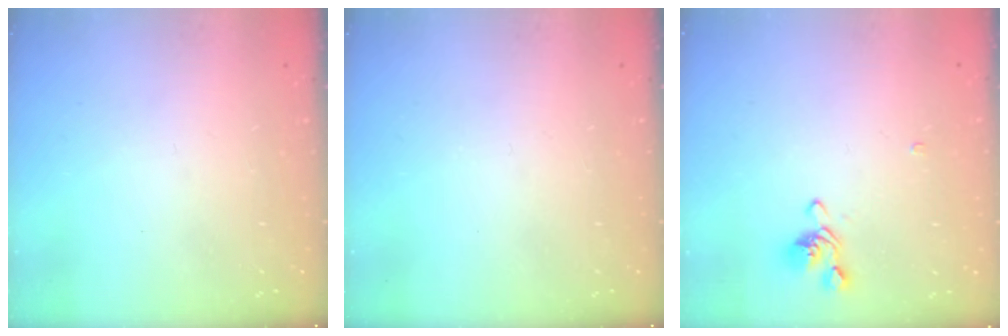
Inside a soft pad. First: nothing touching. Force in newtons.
{"total": 0.0}
{"total": 2.0, "press": 1.9, "slide": 0.8}